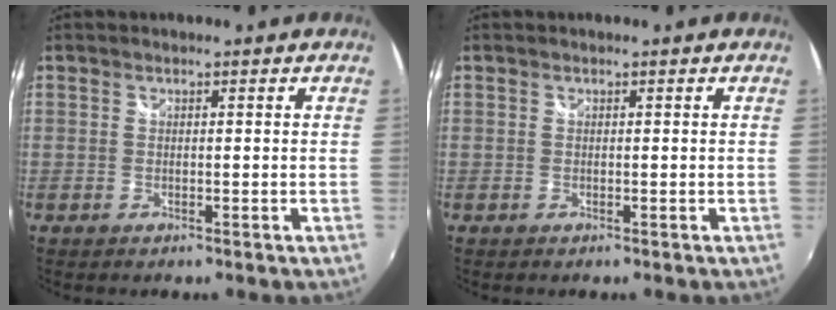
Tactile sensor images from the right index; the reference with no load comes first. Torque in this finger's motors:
{"motor_torque": [0.00, 0.00, 0.04, 0.01]}